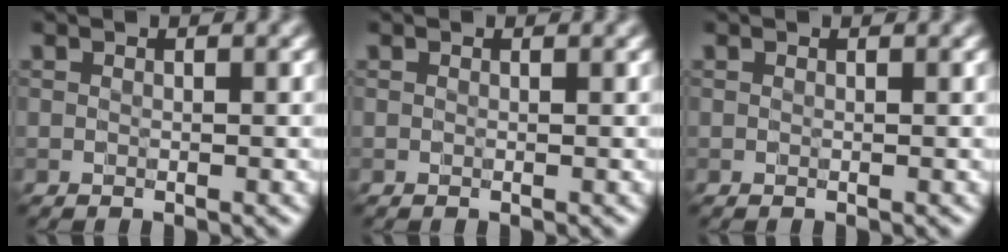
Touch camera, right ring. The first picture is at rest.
{"total": 0.0}
{"total": 0.0}